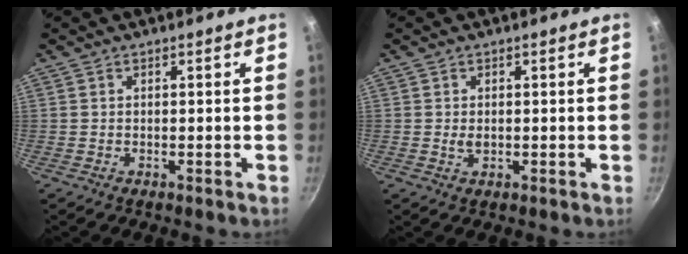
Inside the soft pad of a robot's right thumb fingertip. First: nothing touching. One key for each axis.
{"total": 1.5, "fx": 0.0, "fy": 1.0, "fz": 1.2, "tx": -0.019, "ty": -0.002, "tz": 0.000}